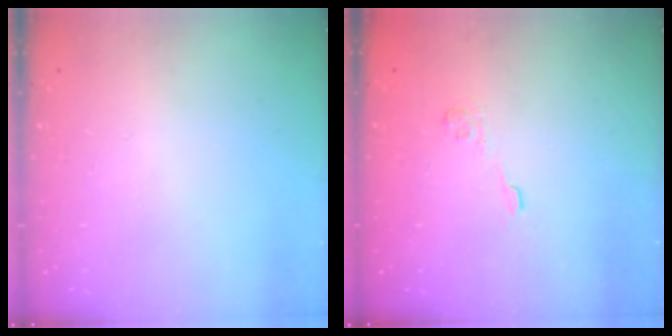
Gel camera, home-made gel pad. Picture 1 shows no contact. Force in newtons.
{"total": 2.9, "press": 2.5, "slide": 1.4}